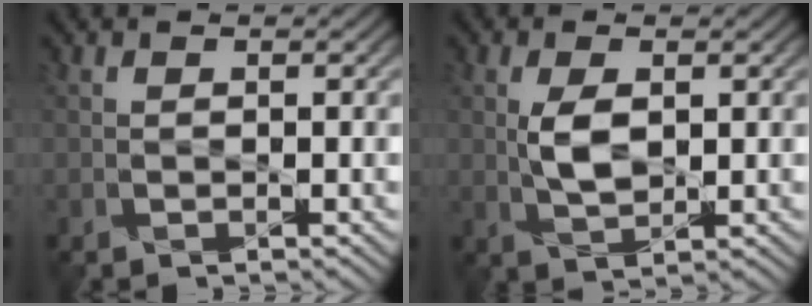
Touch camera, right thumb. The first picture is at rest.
{"total": 4.0, "force": [0.6, 2.0, 3.5], "torque": [-0.080, -0.003, 0.015]}